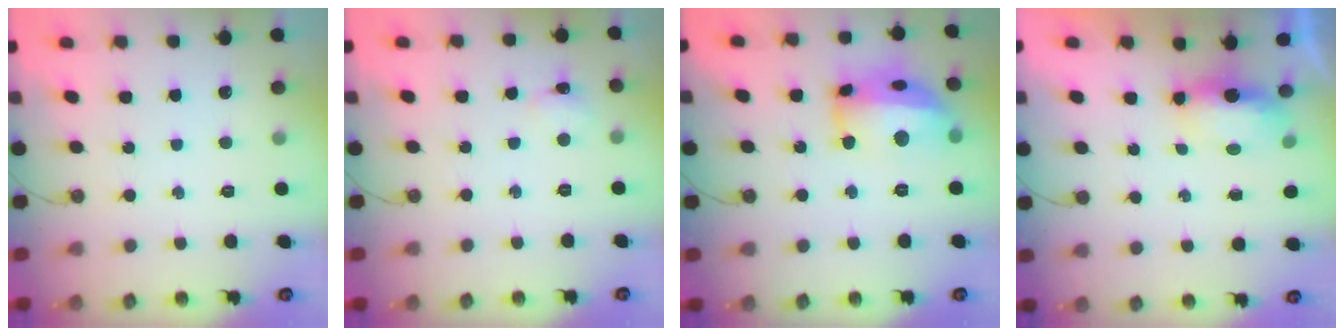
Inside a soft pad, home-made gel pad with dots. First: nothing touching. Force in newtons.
{"total": 2.7, "press": 2.6, "slide": 0.5}
{"total": 17.3, "press": 17.2, "slide": 1.8}
{"total": 9.9, "press": 6.8, "slide": 7.2}